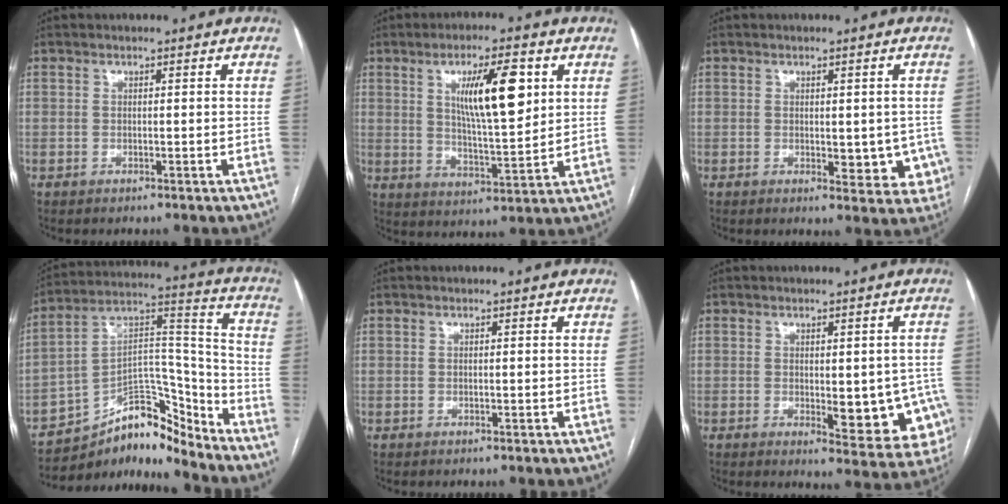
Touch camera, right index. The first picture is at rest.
{"total": 11.6, "force": [3.9, 2.3, 10.7], "torque": [-0.180, 0.001, 0.071]}
{"total": 6.6, "force": [-0.9, 3.5, 5.5], "torque": [-0.042, -0.003, -0.005]}
{"total": 13.2, "force": [-11.3, 4.7, 4.9], "torque": [-0.073, 0.068, -0.191]}
{"total": 0.0}
{"total": 10.8, "force": [-2.4, 4.6, 9.5], "torque": [-0.091, -0.002, -0.019]}